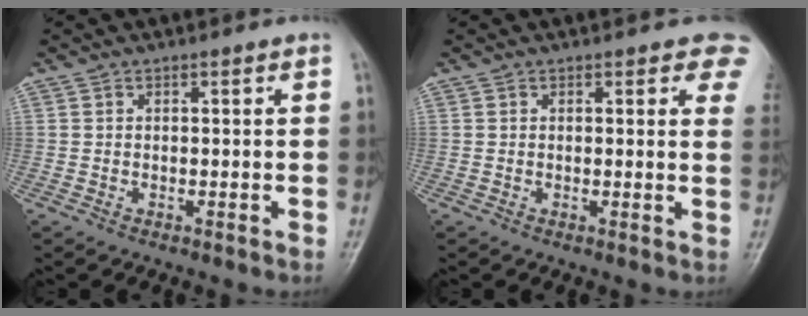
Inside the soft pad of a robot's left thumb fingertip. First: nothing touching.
{"total": 5.2, "force": [3.5, 2.2, 3.1], "torque": [-0.003, -0.011, 0.023]}